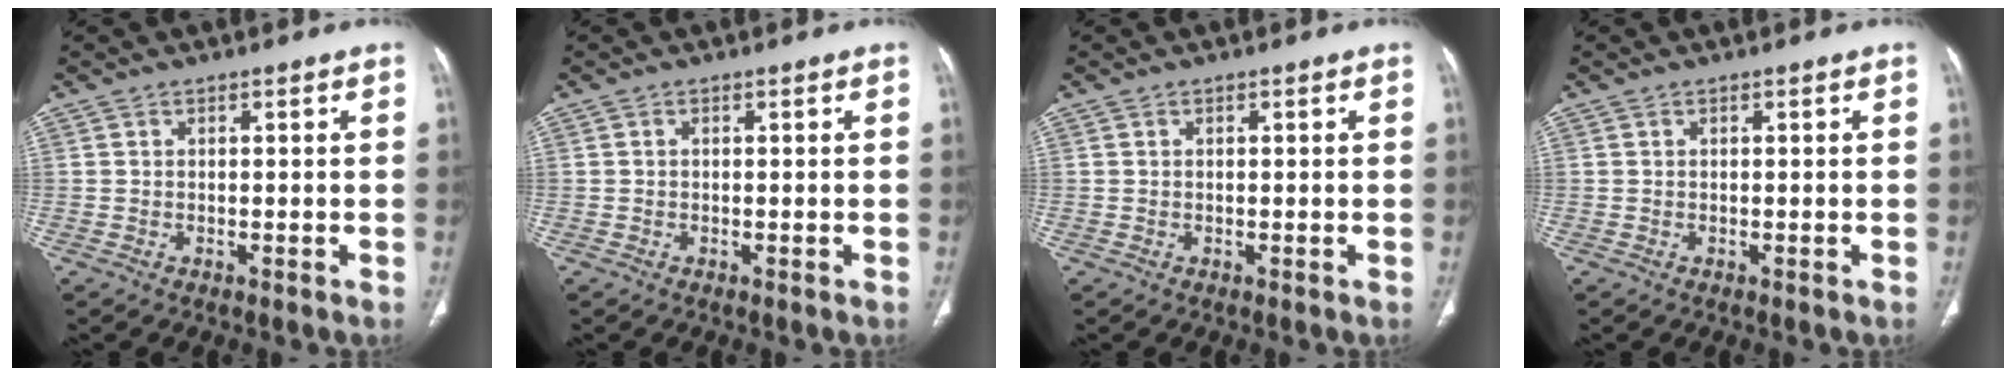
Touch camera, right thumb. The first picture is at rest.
{"total": 0.0}
{"total": 0.0}
{"total": 0.0}